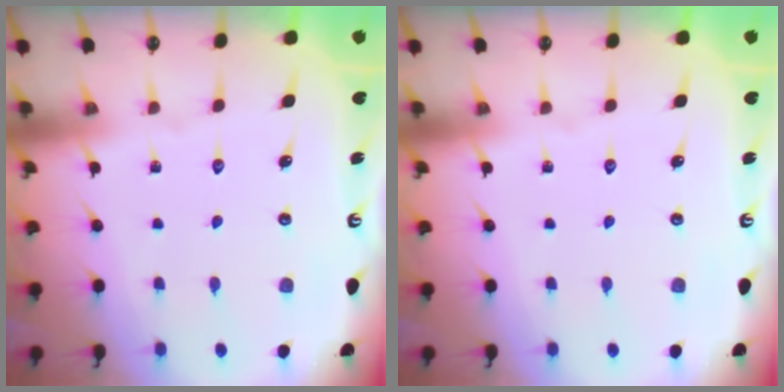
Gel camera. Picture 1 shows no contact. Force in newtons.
{"total": 0.0}